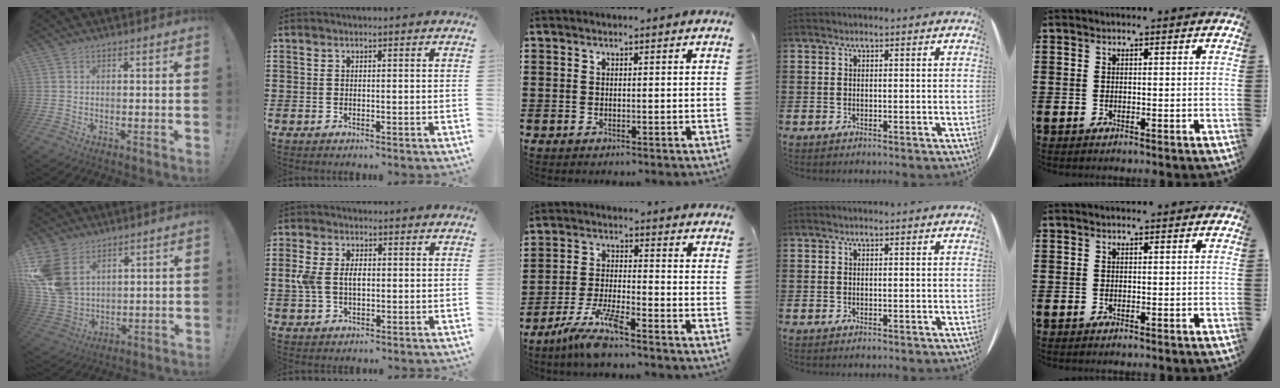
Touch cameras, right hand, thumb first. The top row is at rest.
{"thumb": {"total": 13.8, "force": [5.8, 9.9, 7.7], "torque": [-0.159, -0.028, 0.118]}, "index": {"total": 4.6, "force": [0.2, 2.9, 3.6], "torque": [-0.088, 0.006, -0.004]}, "middle": {"total": 7.1, "force": [-5.7, 0.4, 4.3], "torque": [-0.094, -0.012, -0.109]}}